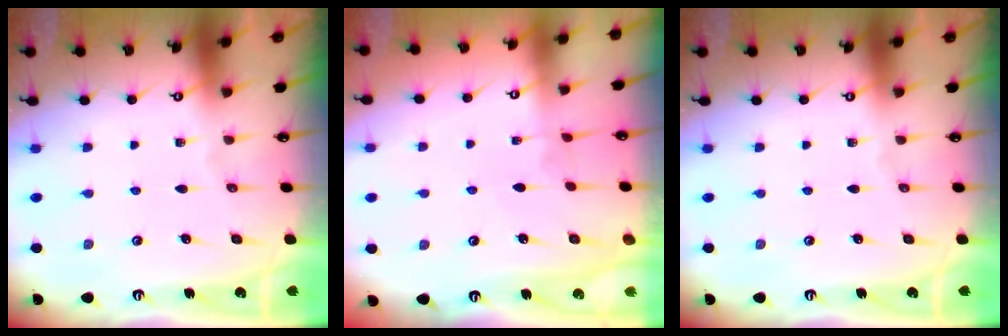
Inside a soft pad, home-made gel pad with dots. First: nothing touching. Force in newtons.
{"total": 4.0, "press": 4.0, "slide": 0.2}
{"total": 0.0}